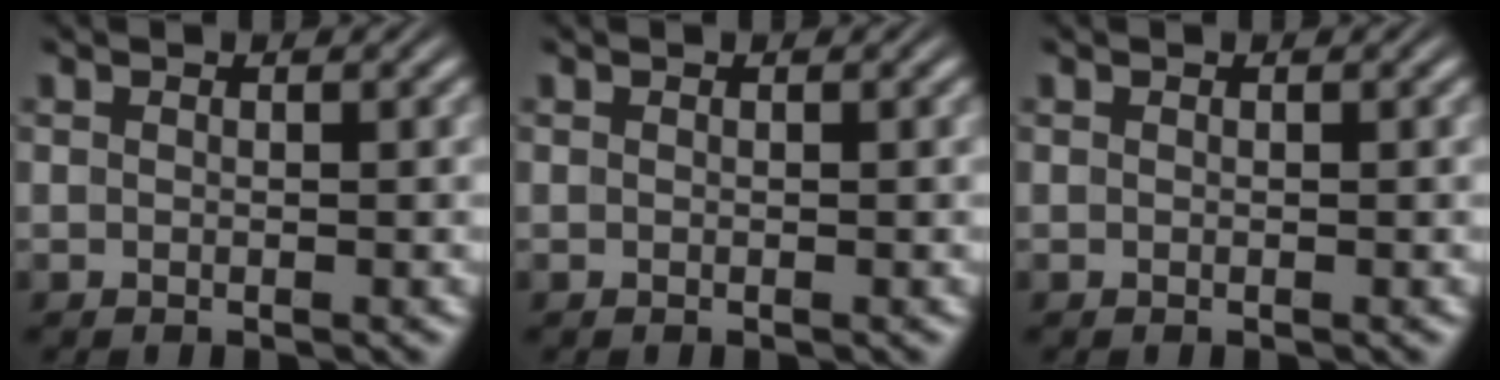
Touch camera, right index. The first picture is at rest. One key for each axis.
{"total": 0.0}
{"total": 0.0}